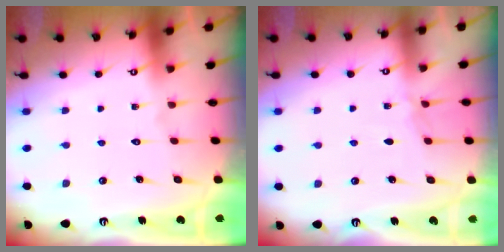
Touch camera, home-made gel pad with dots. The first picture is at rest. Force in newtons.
{"total": 4.3, "press": 4.2, "slide": 0.6}